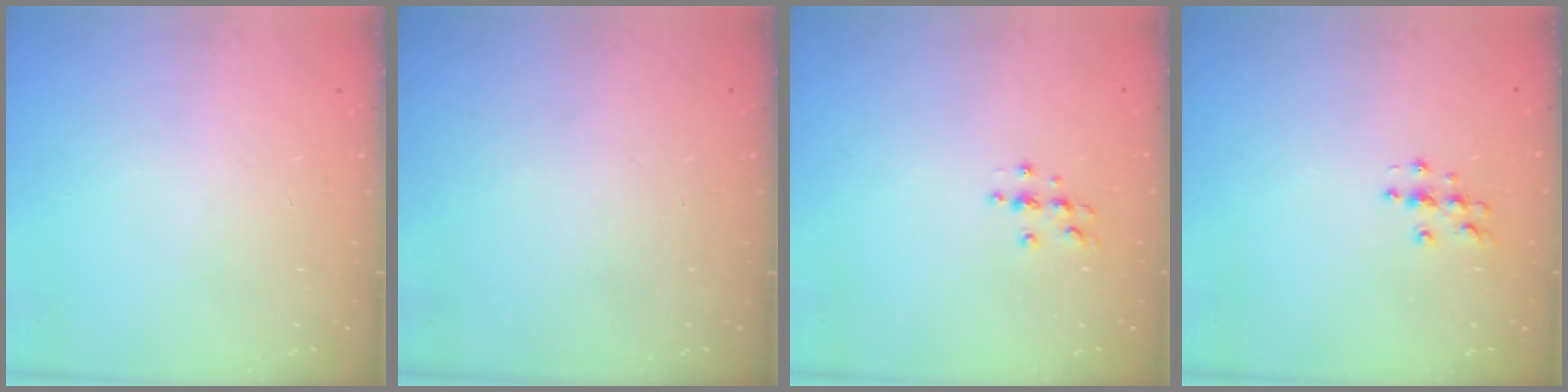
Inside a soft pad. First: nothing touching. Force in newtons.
{"total": 0.0}
{"total": 3.7, "press": 3.6, "slide": 0.5}
{"total": 4.1, "press": 4.1, "slide": 0.5}